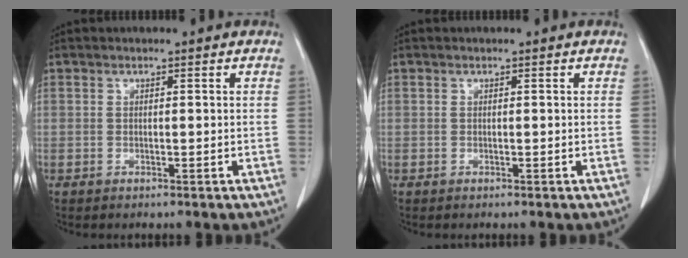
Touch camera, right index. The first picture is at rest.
{"total": 0.0}